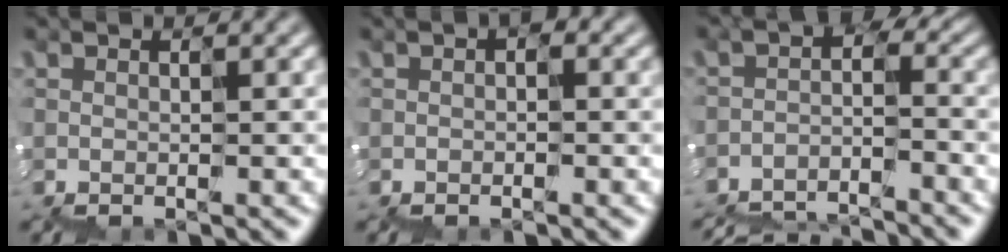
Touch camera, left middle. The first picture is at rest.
{"total": 0.6, "force": [-0.1, 0.2, 0.5], "torque": [-0.010, -0.002, 0.001]}
{"total": 6.1, "force": [-5.9, 1.2, 0.9], "torque": [-0.034, -0.008, -0.094]}